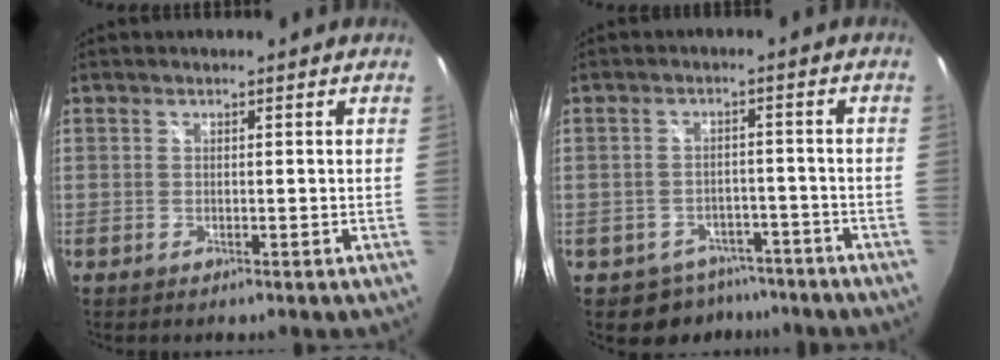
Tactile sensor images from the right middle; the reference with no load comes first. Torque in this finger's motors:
{"motor_torque": [0.52, -0.28, 0.00, 0.00]}